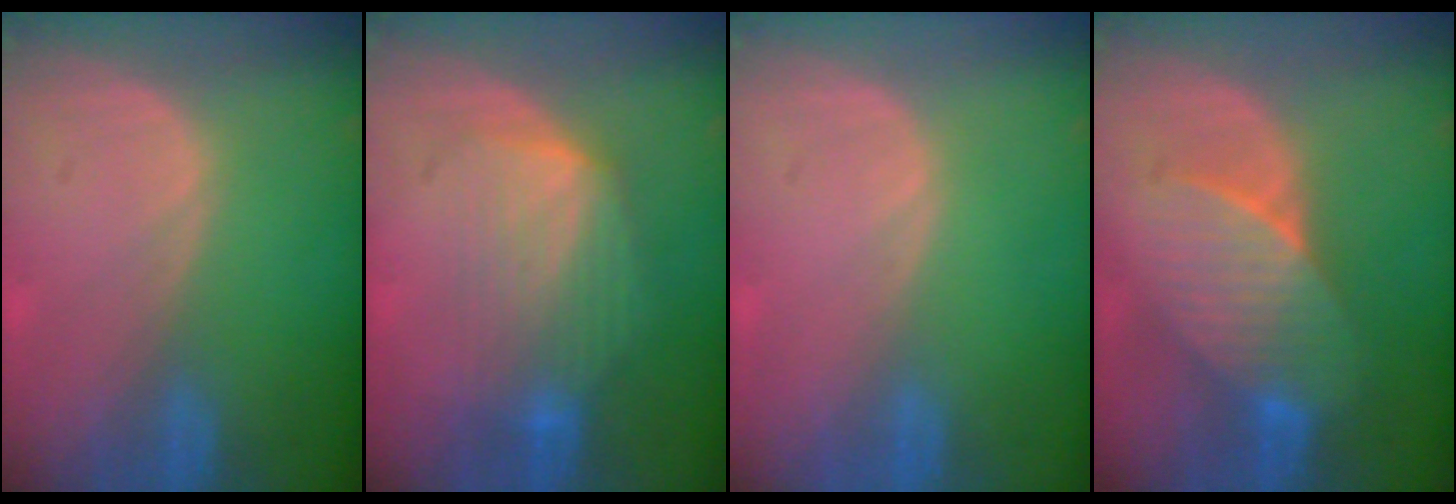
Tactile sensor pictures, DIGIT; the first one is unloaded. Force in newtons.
{"total": 7.1, "press": 7.1, "slide": 0.8}
{"total": 0.0}
{"total": 7.1, "press": 7.0, "slide": 1.3}